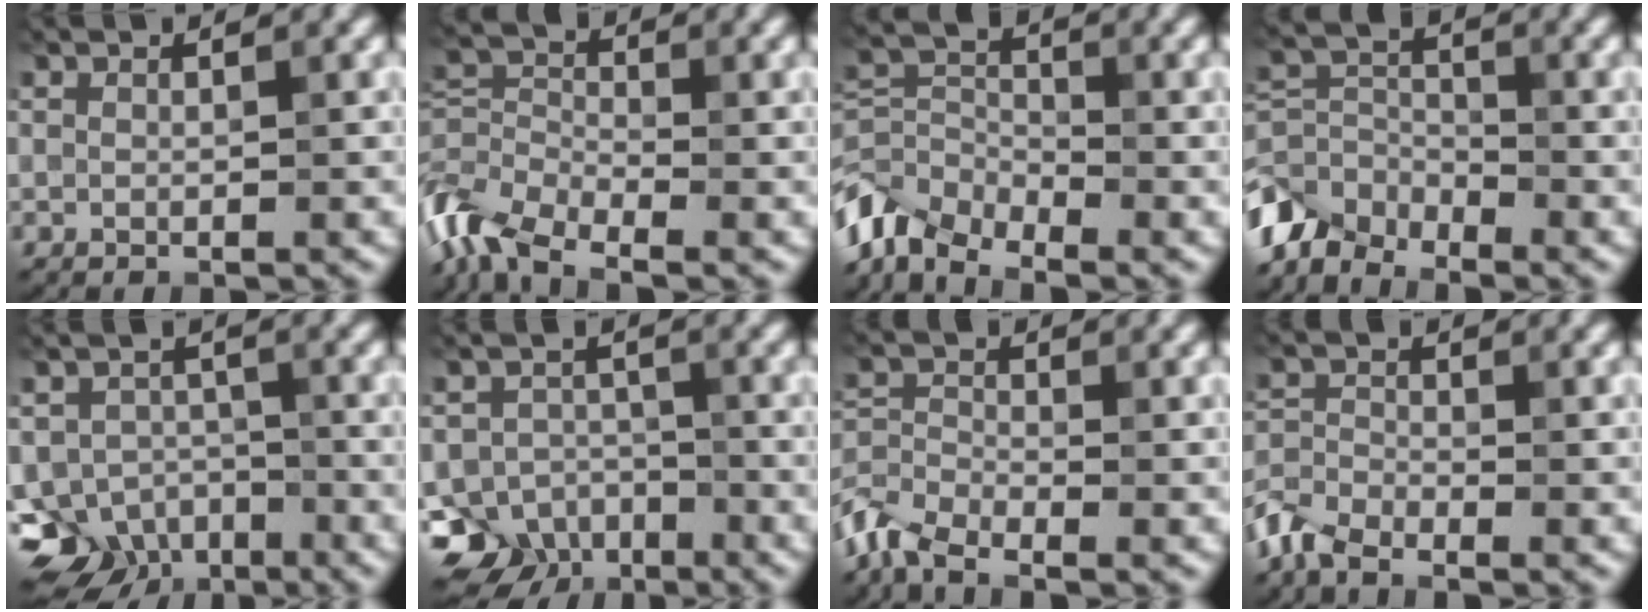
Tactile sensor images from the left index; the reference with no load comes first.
{"total": 6.9, "force": [-4.4, 3.3, 4.1], "torque": [-0.089, 0.004, -0.105]}
{"total": 6.3, "force": [-4.8, 3.1, 2.6], "torque": [-0.054, 0.001, -0.109]}
{"total": 4.9, "force": [-4.2, 2.3, 1.2], "torque": [-0.028, 0.000, -0.096]}
{"total": 6.7, "force": [-4.4, 4.5, 2.1], "torque": [-0.021, -0.002, -0.078]}
{"total": 7.0, "force": [-4.8, 4.8, 1.7], "torque": [-0.007, 0.001, -0.082]}
{"total": 4.6, "force": [-3.6, 1.7, 2.3], "torque": [-0.058, -0.001, -0.090]}
{"total": 3.8, "force": [-3.1, 1.4, 1.7], "torque": [-0.042, 0.000, -0.080]}